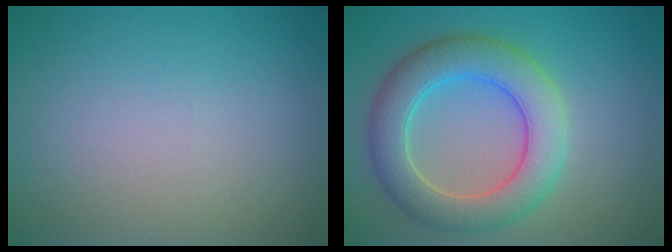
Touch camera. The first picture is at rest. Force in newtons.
{"total": 6.6, "press": 6.6, "slide": 0.5}